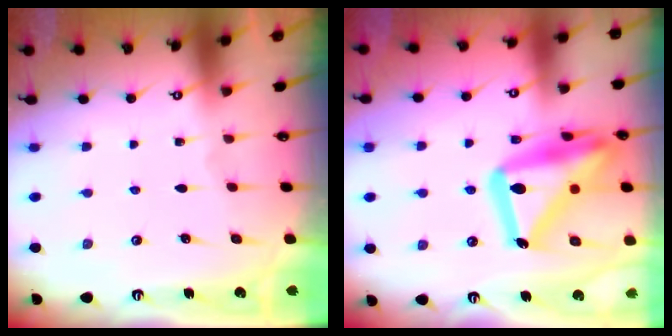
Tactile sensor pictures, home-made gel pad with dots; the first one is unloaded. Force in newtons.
{"total": 25.0, "press": 24.9, "slide": 1.9}